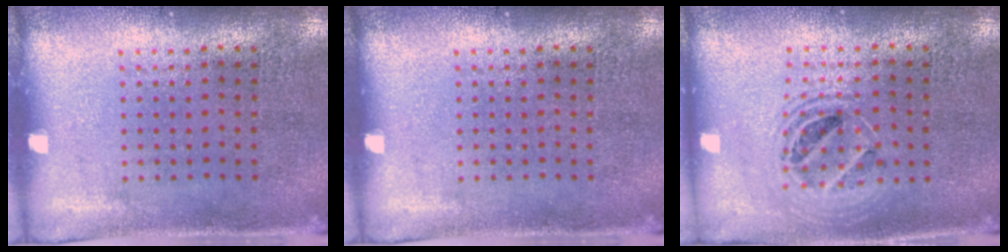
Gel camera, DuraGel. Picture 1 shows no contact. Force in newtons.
{"total": 0.0}
{"total": 1.4, "press": 1.3, "slide": 0.6}